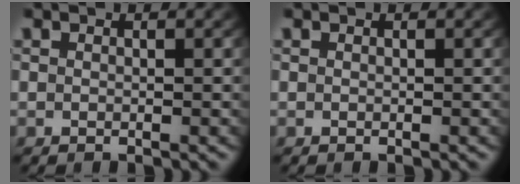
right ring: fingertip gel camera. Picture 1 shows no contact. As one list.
[{"total": 0.0}]